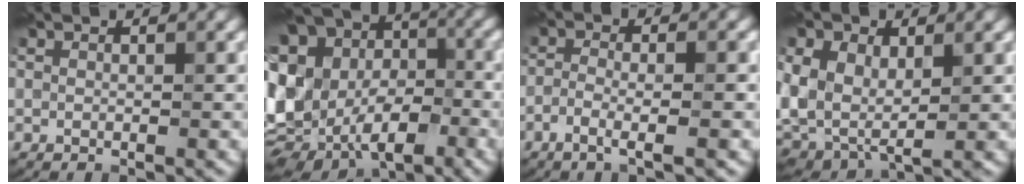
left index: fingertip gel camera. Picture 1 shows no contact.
{"total": 18.0, "force": [-1.5, 14.7, 10.3], "torque": [-0.240, 0.004, -0.026]}
{"total": 2.9, "force": [-1.6, 0.1, 2.4], "torque": [-0.049, 0.008, -0.034]}
{"total": 8.5, "force": [1.8, 5.7, 6.1], "torque": [-0.138, 0.009, 0.039]}